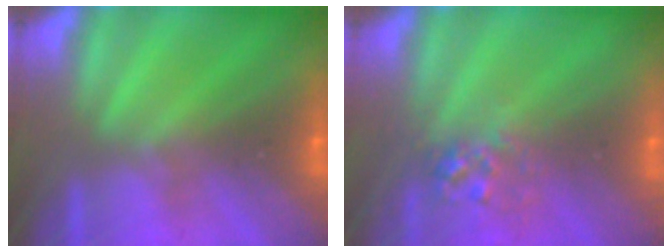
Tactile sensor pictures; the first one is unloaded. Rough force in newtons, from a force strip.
{"total": 2.8}